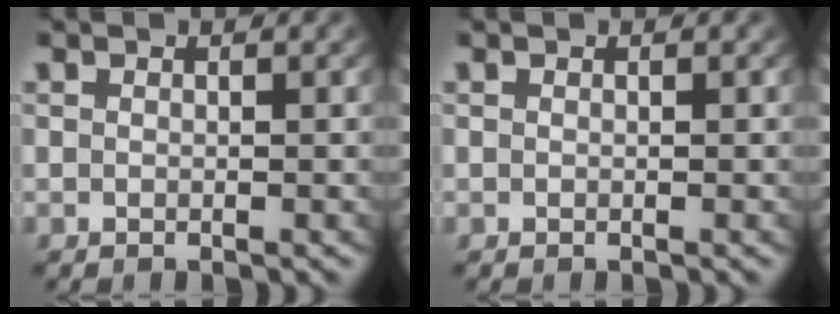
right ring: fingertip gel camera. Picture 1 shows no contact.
{"total": 0.0}